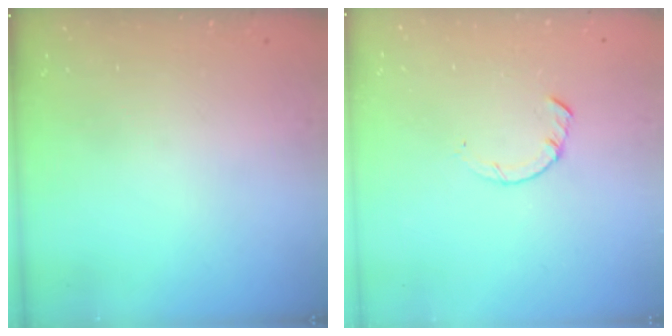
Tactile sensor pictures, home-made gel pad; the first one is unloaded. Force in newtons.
{"total": 1.4, "press": 1.4, "slide": 0.2}